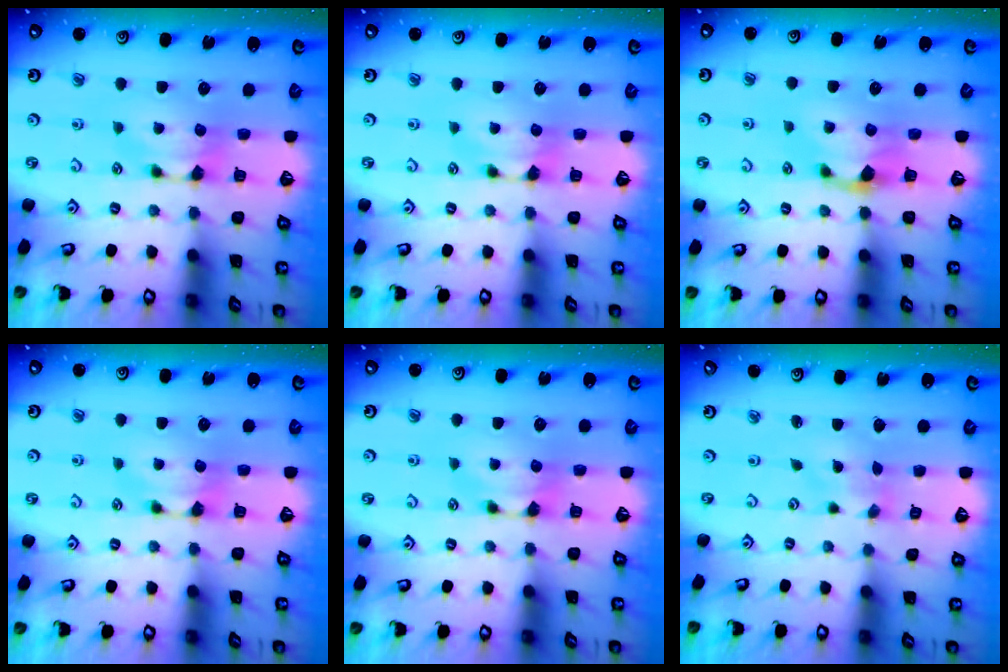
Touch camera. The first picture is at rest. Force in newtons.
{"total": 0.0}
{"total": 1.2, "press": 0.1, "slide": 1.2}
{"total": 0.0}
{"total": 0.0}
{"total": 2.6, "press": 2.4, "slide": 0.9}